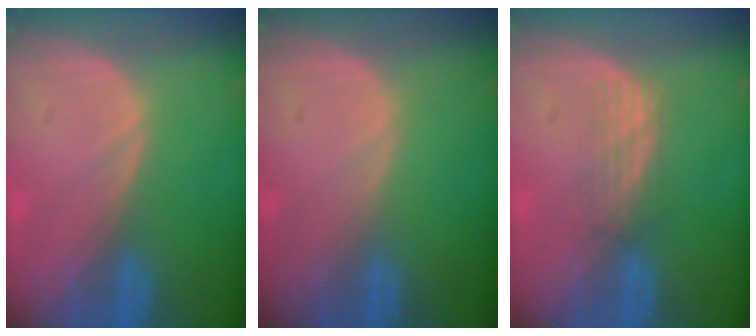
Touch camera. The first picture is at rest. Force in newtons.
{"total": 0.0}
{"total": 2.9, "press": 2.6, "slide": 1.4}